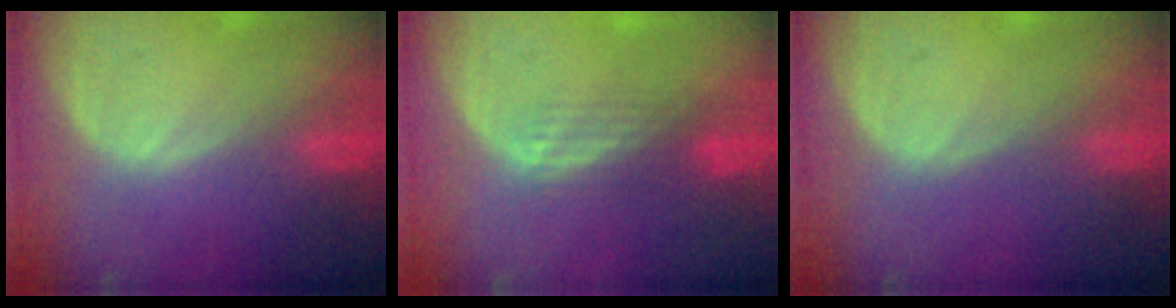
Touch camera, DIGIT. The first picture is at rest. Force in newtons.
{"total": 3.0, "press": 2.5, "slide": 1.6}
{"total": 0.0}